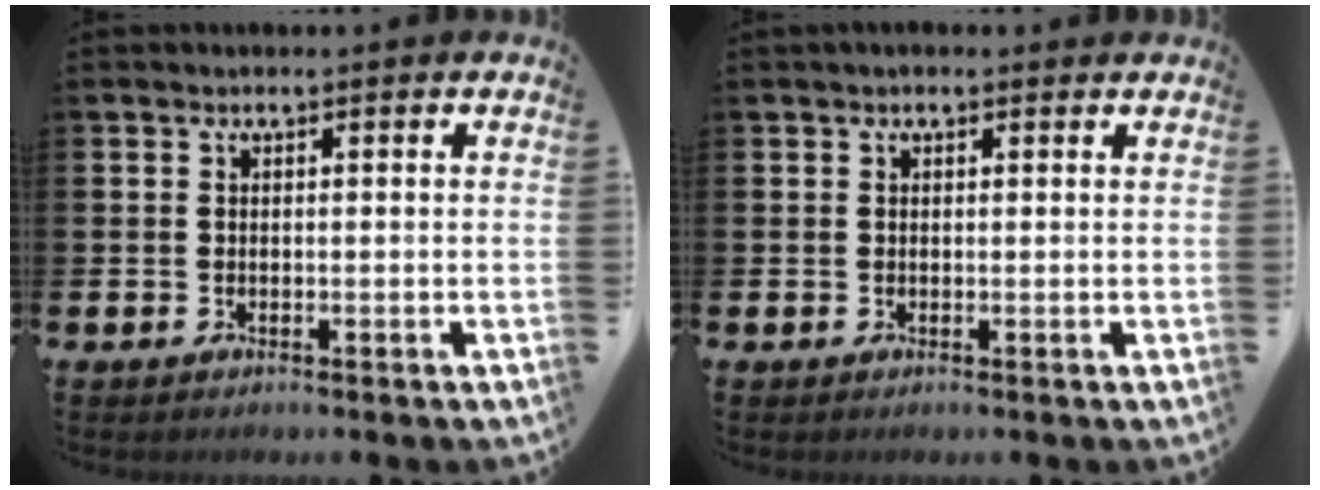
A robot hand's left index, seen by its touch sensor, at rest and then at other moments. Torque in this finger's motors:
{"motor_torque": [0.34, -0.81, -0.03, 0.03]}